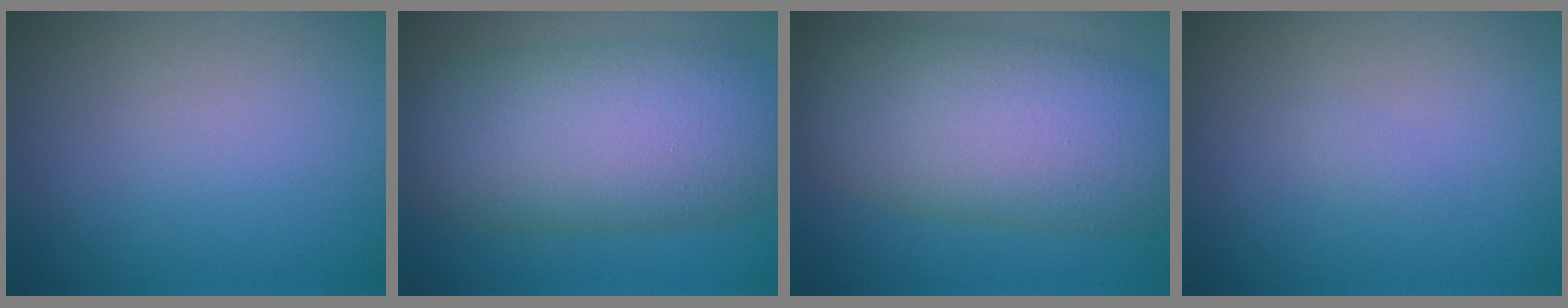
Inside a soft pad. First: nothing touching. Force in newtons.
{"total": 12.0, "press": 12.0, "slide": 0.3}
{"total": 11.5, "press": 11.5, "slide": 0.3}
{"total": 0.6, "press": 0.6, "slide": 0.1}